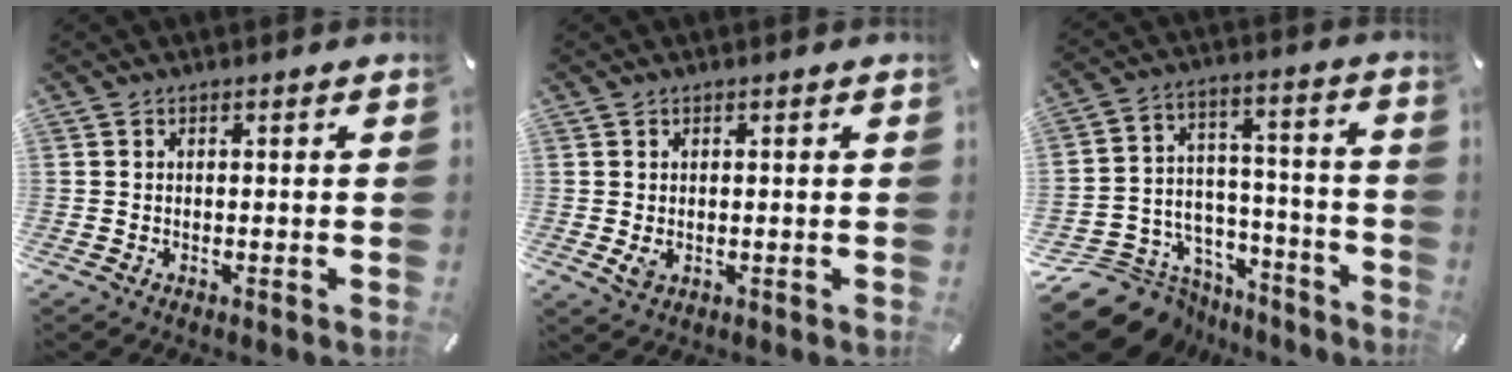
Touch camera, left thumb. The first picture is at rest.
{"total": 2.2, "force": [-0.1, 1.7, 1.3], "torque": [-0.019, -0.003, -0.003]}
{"total": 13.0, "force": [-7.5, 9.9, 3.8], "torque": [-0.068, 0.031, -0.117]}